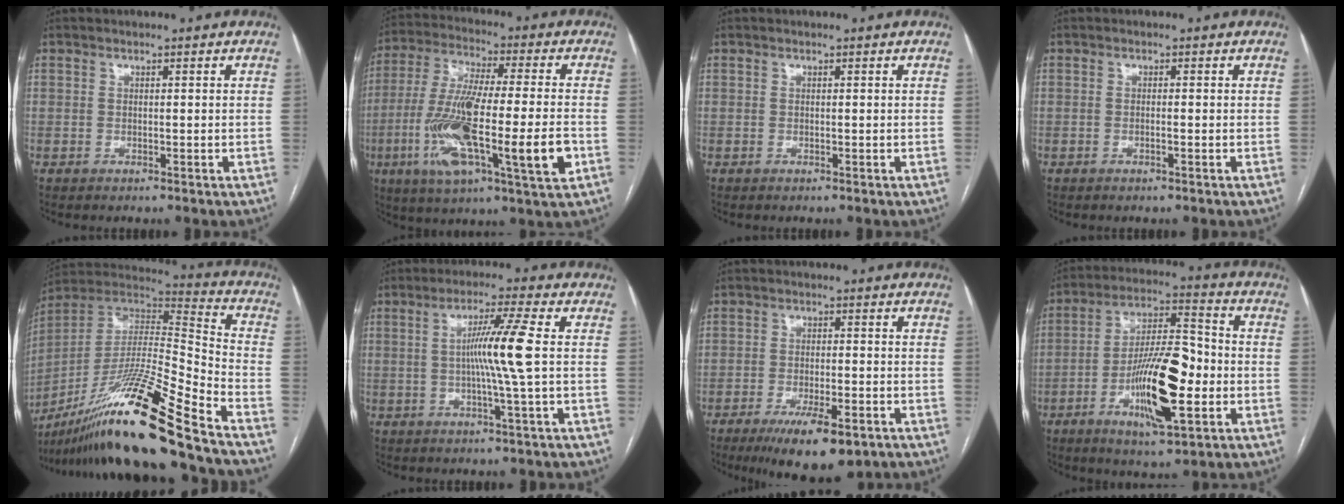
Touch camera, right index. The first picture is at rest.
{"total": 20.1, "force": [-5.4, 2.4, 19.2], "torque": [-0.350, -0.020, -0.091]}
{"total": 0.0}
{"total": 0.7, "force": [-0.3, 0.0, 0.6], "torque": [-0.014, 0.002, -0.001]}
{"total": 24.9, "force": [-17.8, -0.6, 17.4], "torque": [-0.329, -0.023, -0.331]}
{"total": 7.7, "force": [0.1, -1.6, 7.6], "torque": [-0.137, 0.002, 0.002]}
{"total": 9.7, "force": [-5.9, 2.7, 7.2], "torque": [-0.116, -0.014, -0.091]}
{"total": 15.5, "force": [-4.1, 3.7, 14.4], "torque": [-0.262, 0.005, -0.067]}